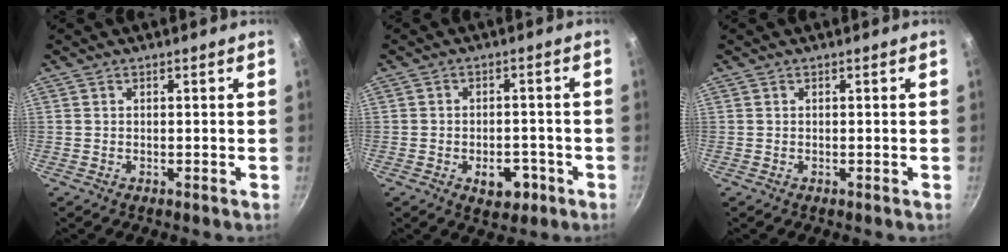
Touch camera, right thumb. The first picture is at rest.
{"total": 6.1, "force": [-2.5, 4.0, 3.8], "torque": [-0.029, 0.016, -0.029]}
{"total": 0.0}